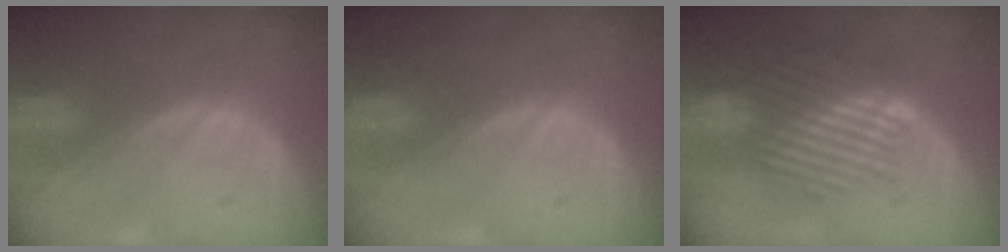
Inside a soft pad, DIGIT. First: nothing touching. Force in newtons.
{"total": 0.0}
{"total": 9.4, "press": 8.0, "slide": 5.1}